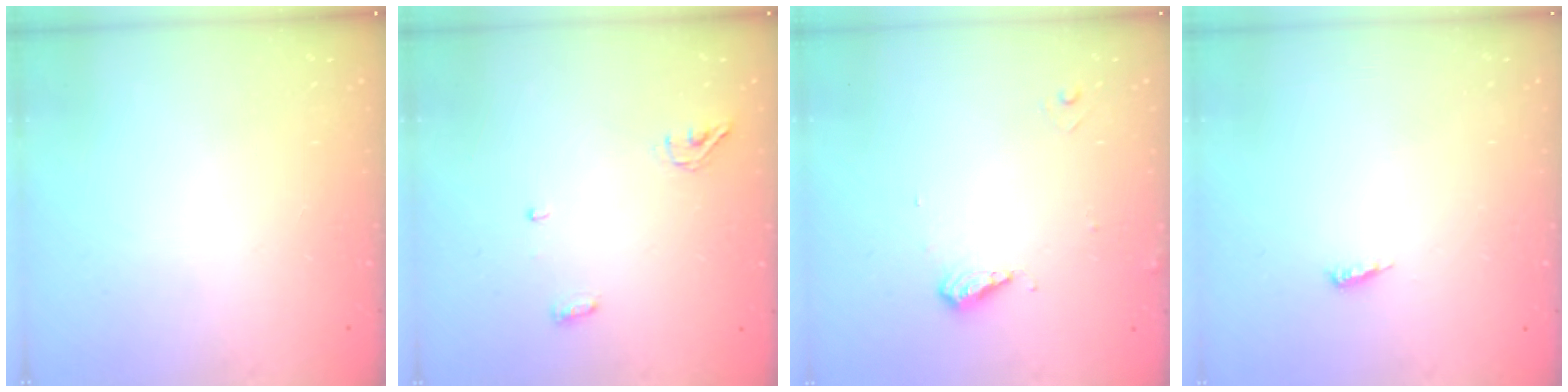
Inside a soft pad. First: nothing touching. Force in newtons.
{"total": 4.3, "press": 4.0, "slide": 1.4}
{"total": 5.0, "press": 4.9, "slide": 0.6}
{"total": 3.9, "press": 3.9, "slide": 0.4}